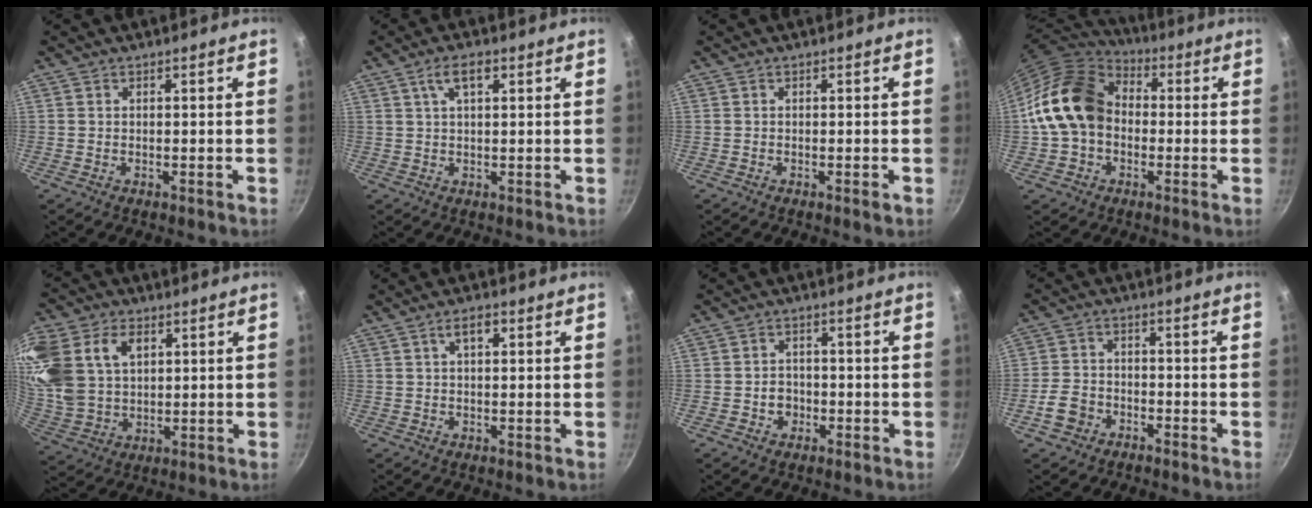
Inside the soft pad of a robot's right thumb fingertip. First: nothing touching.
{"total": 4.3, "force": [1.8, 1.8, 3.4], "torque": [-0.059, 0.005, 0.032]}
{"total": 0.9, "force": [-0.5, 0.1, 0.8], "torque": [-0.018, 0.001, -0.010]}
{"total": 16.3, "force": [-0.4, 12.4, 10.5], "torque": [-0.162, 0.039, -0.020]}
{"total": 20.9, "force": [7.4, 14.8, 12.8], "torque": [-0.298, 0.010, 0.150]}
{"total": 2.9, "force": [1.1, 1.3, 2.3], "torque": [-0.036, 0.008, 0.019]}
{"total": 3.3, "force": [-1.2, 2.8, 1.2], "torque": [0.001, 0.013, -0.020]}
{"total": 5.6, "force": [-3.1, 4.0, 2.3], "torque": [-0.041, 0.036, -0.061]}